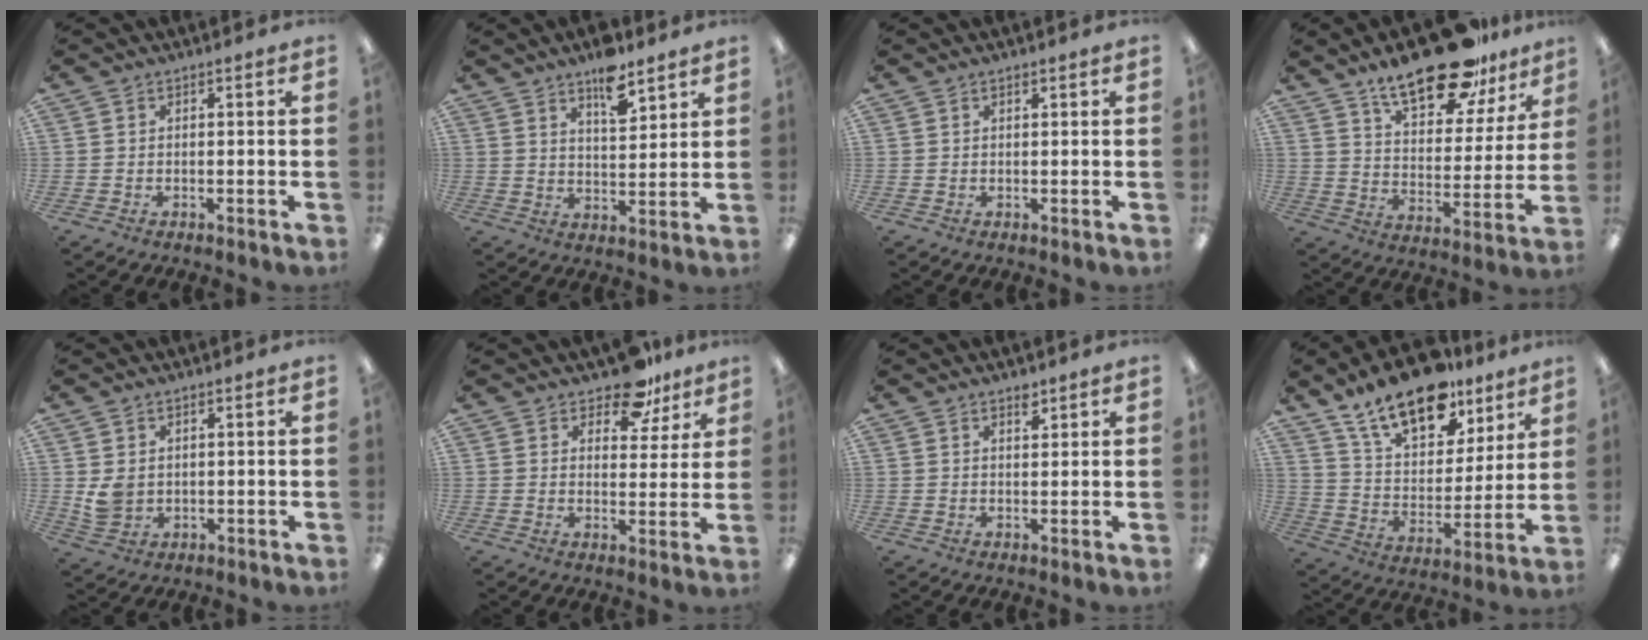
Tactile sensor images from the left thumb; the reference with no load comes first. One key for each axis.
{"total": 8.9, "fx": 6.5, "fy": 3.4, "fz": 5.1, "tx": -0.069, "ty": -0.041, "tz": 0.108}
{"total": 0.6, "fx": 0.5, "fy": 0.2, "fz": 0.3, "tx": -0.006, "ty": 0.001, "tz": 0.009}
{"total": 21.9, "fx": 16.2, "fy": 8.6, "fz": 11.9, "tx": -0.178, "ty": -0.095, "tz": 0.275}
{"total": 4.5, "fx": 1.5, "fy": 3.6, "fz": 2.4, "tx": -0.039, "ty": 0.003, "tz": 0.031}
{"total": 11.0, "fx": 9.2, "fy": 4.4, "fz": 4.0, "tx": -0.059, "ty": -0.060, "tz": 0.167}
{"total": 2.6, "fx": 2.0, "fy": 1.0, "fz": 1.2, "tx": -0.010, "ty": -0.009, "tz": 0.034}
{"total": 19.6, "fx": 14.2, "fy": 9.0, "fz": 10.0, "tx": -0.173, "ty": -0.083, "tz": 0.251}